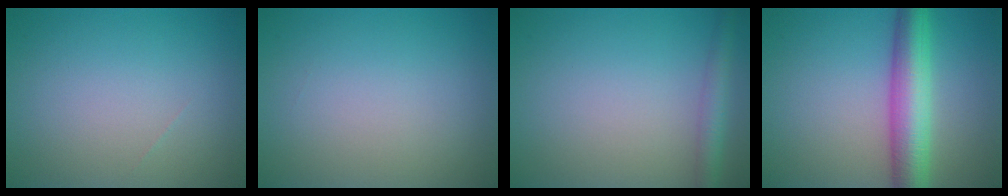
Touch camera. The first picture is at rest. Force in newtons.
{"total": 0.0}
{"total": 2.6, "press": 2.6, "slide": 0.0}
{"total": 6.6, "press": 6.6, "slide": 0.1}